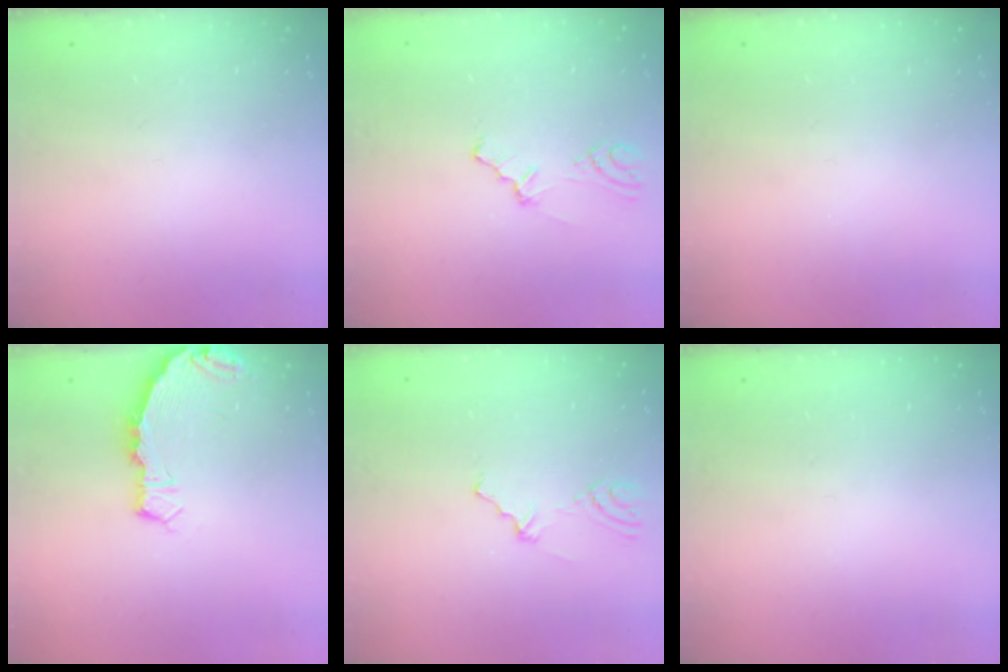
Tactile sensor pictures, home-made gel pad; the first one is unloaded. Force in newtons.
{"total": 2.8, "press": 2.8, "slide": 0.7}
{"total": 0.0}
{"total": 3.9, "press": 3.9, "slide": 0.2}
{"total": 2.1, "press": 1.1, "slide": 1.8}
{"total": 0.0}